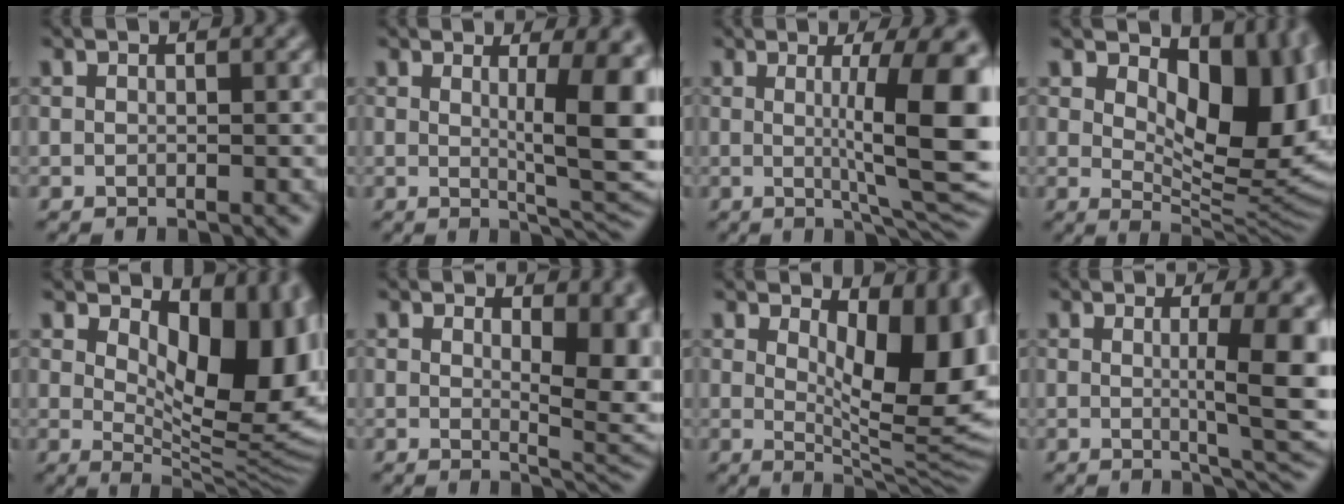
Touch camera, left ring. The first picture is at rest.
{"total": 8.3, "force": [1.2, 2.1, 8.0], "torque": [-0.103, -0.012, 0.022]}
{"total": 10.4, "force": [0.9, 2.4, 10.1], "torque": [-0.119, -0.005, 0.016]}
{"total": 12.8, "force": [3.5, 6.6, 10.3], "torque": [-0.125, -0.011, 0.065]}
{"total": 12.0, "force": [3.3, 5.8, 10.0], "torque": [-0.127, -0.012, 0.060]}
{"total": 7.7, "force": [1.6, 3.4, 6.8], "torque": [-0.062, -0.011, 0.034]}
{"total": 10.4, "force": [2.5, 4.2, 9.2], "torque": [-0.108, -0.013, 0.043]}
{"total": 7.7, "force": [0.5, 1.8, 7.4], "torque": [-0.086, -0.008, 0.010]}